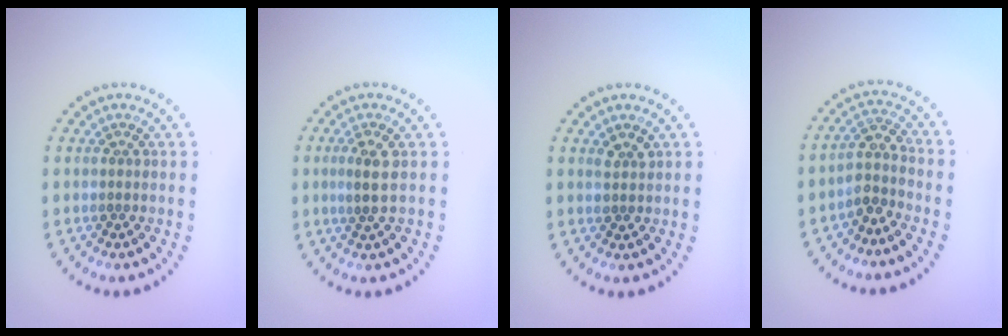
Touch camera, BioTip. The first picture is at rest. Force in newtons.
{"total": 2.0, "press": 1.8, "slide": 0.9}
{"total": 1.2, "press": 1.2, "slide": 0.3}
{"total": 2.4, "press": 1.9, "slide": 1.4}